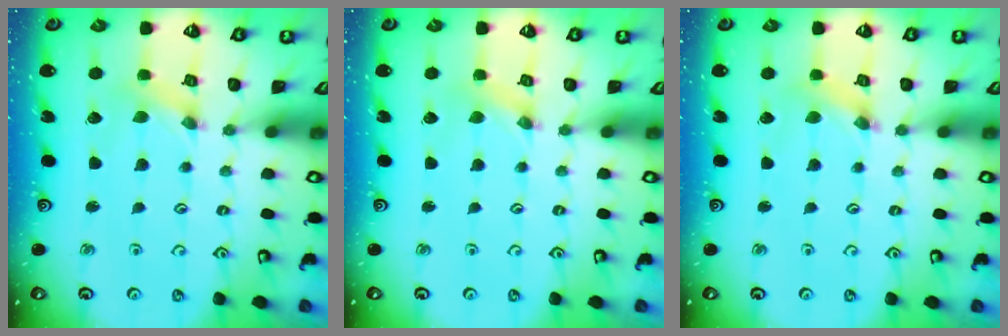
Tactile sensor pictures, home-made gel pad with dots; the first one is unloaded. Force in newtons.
{"total": 1.3, "press": 1.2, "slide": 0.3}
{"total": 1.2, "press": 1.2, "slide": 0.3}